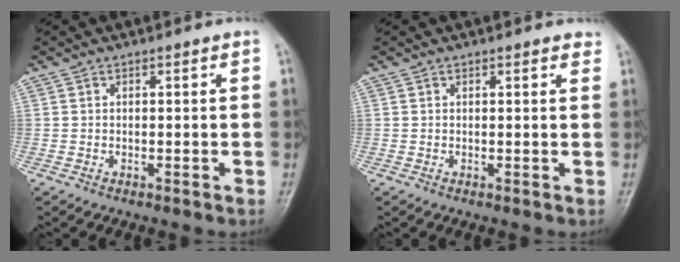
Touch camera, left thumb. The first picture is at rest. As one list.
[{"total": 1.9, "force": [1.5, 0.7, 0.9], "torque": [-0.001, 0.000, 0.012]}]